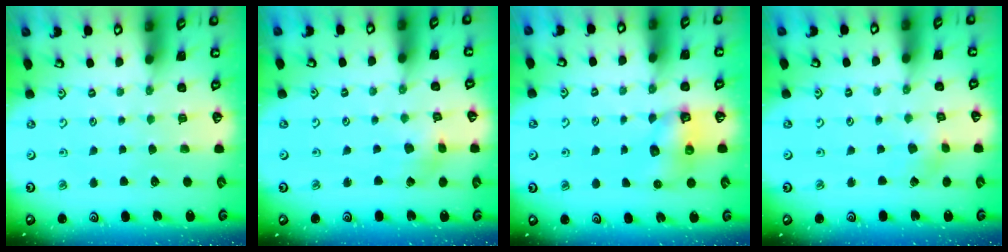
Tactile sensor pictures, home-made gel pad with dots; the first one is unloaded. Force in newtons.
{"total": 2.2, "press": 2.2, "slide": 0.4}
{"total": 7.1, "press": 7.1, "slide": 0.5}
{"total": 2.0, "press": 2.0, "slide": 0.1}